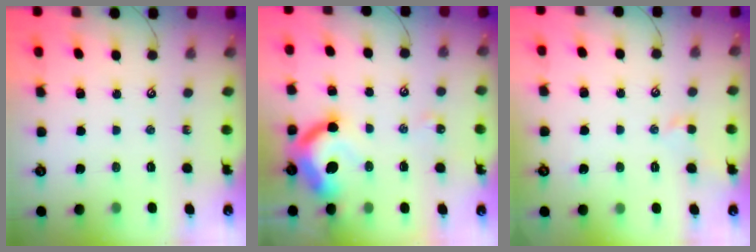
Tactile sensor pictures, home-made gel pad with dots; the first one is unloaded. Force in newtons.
{"total": 12.3, "press": 12.3, "slide": 1.2}
{"total": 0.8, "press": 0.5, "slide": 0.7}